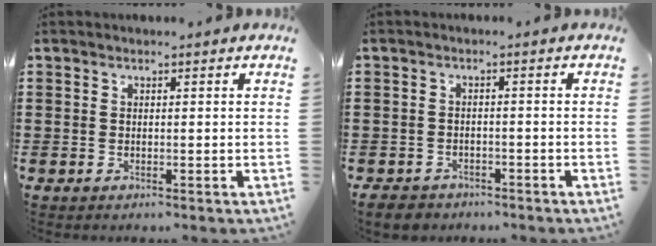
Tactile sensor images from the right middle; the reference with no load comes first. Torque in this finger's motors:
{"motor_torque": [0.22, 0.12, 0.27, 0.05]}